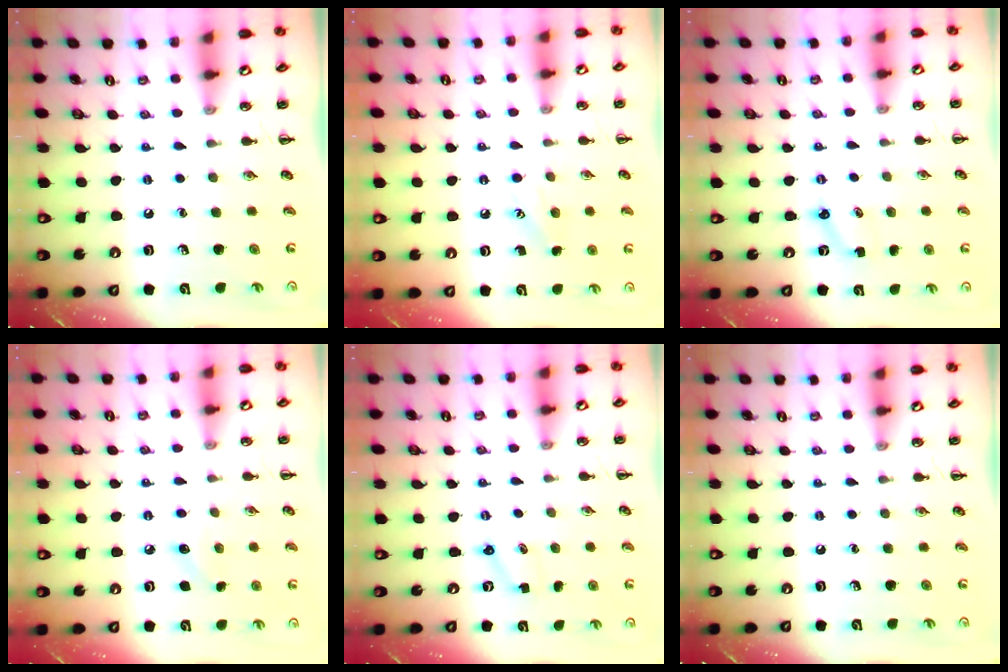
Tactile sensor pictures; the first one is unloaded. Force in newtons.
{"total": 7.8, "press": 7.7, "slide": 1.6}
{"total": 2.9, "press": 2.8, "slide": 0.9}
{"total": 6.3, "press": 6.1, "slide": 1.7}
{"total": 1.8, "press": 1.7, "slide": 0.5}
{"total": 0.0}